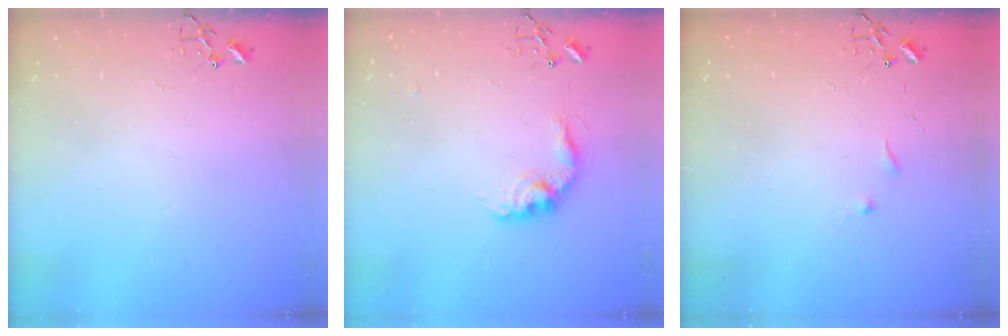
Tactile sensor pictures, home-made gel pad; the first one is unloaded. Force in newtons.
{"total": 11.9, "press": 11.9, "slide": 0.7}
{"total": 5.3, "press": 5.2, "slide": 0.7}